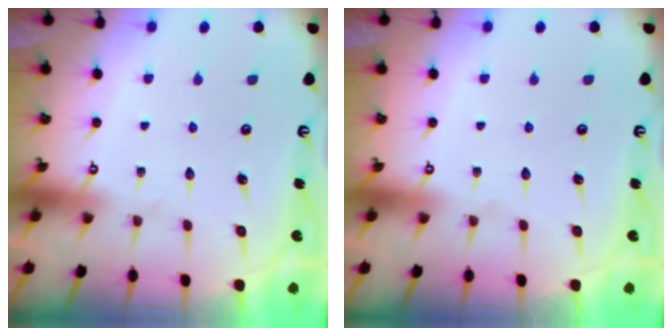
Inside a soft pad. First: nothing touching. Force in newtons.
{"total": 0.0}